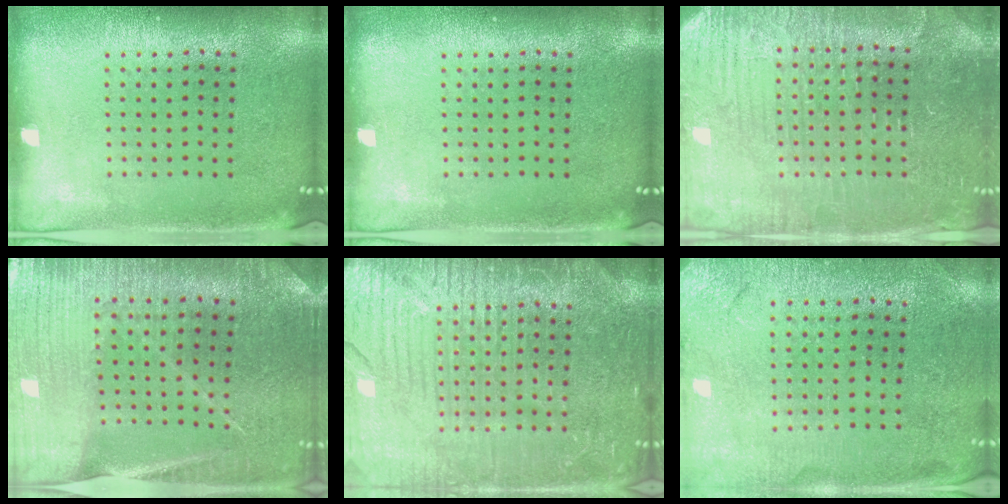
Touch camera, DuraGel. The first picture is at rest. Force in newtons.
{"total": 0.0}
{"total": 4.0, "press": 3.9, "slide": 0.9}
{"total": 2.6, "press": 2.6, "slide": 0.4}
{"total": 4.9, "press": 4.8, "slide": 0.6}
{"total": 0.5, "press": 0.5, "slide": 0.2}